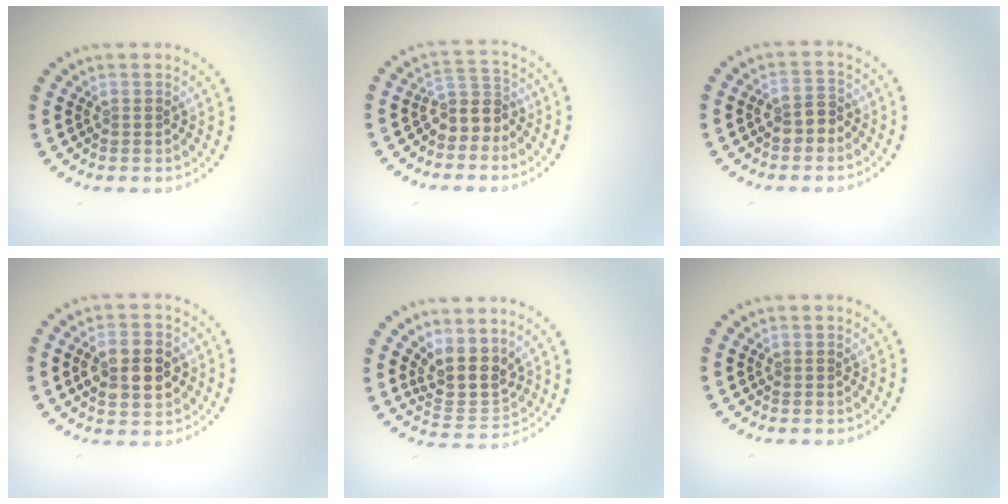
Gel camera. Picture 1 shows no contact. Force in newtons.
{"total": 2.8, "press": 2.3, "slide": 1.6}
{"total": 2.1, "press": 2.0, "slide": 0.7}
{"total": 4.7, "press": 4.7, "slide": 0.1}
{"total": 3.9, "press": 3.1, "slide": 2.3}
{"total": 0.0}